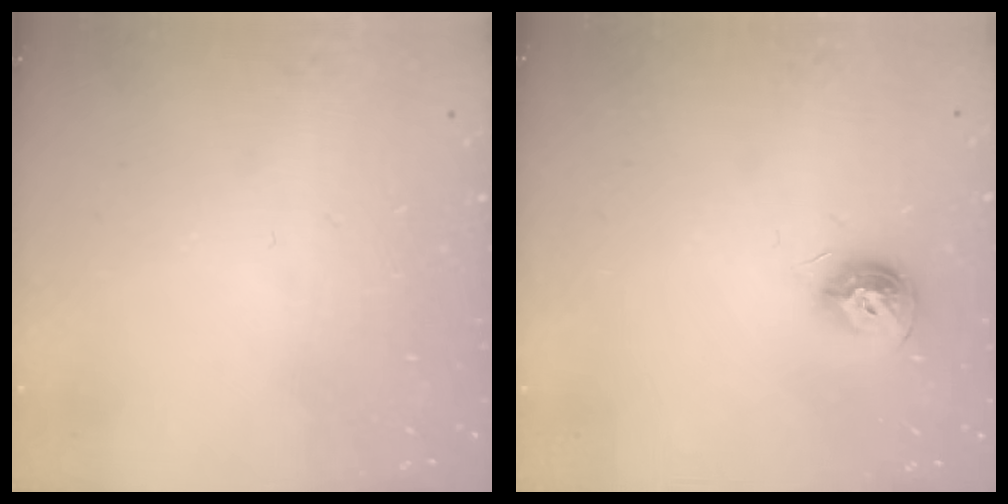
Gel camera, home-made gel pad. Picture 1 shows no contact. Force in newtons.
{"total": 8.9, "press": 8.9, "slide": 0.5}